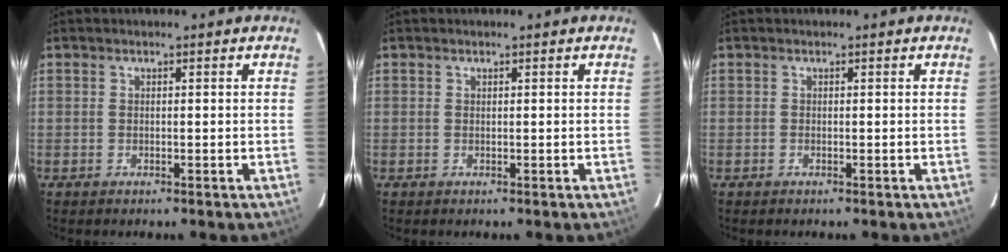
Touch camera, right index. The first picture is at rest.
{"total": 0.0}
{"total": 0.0}